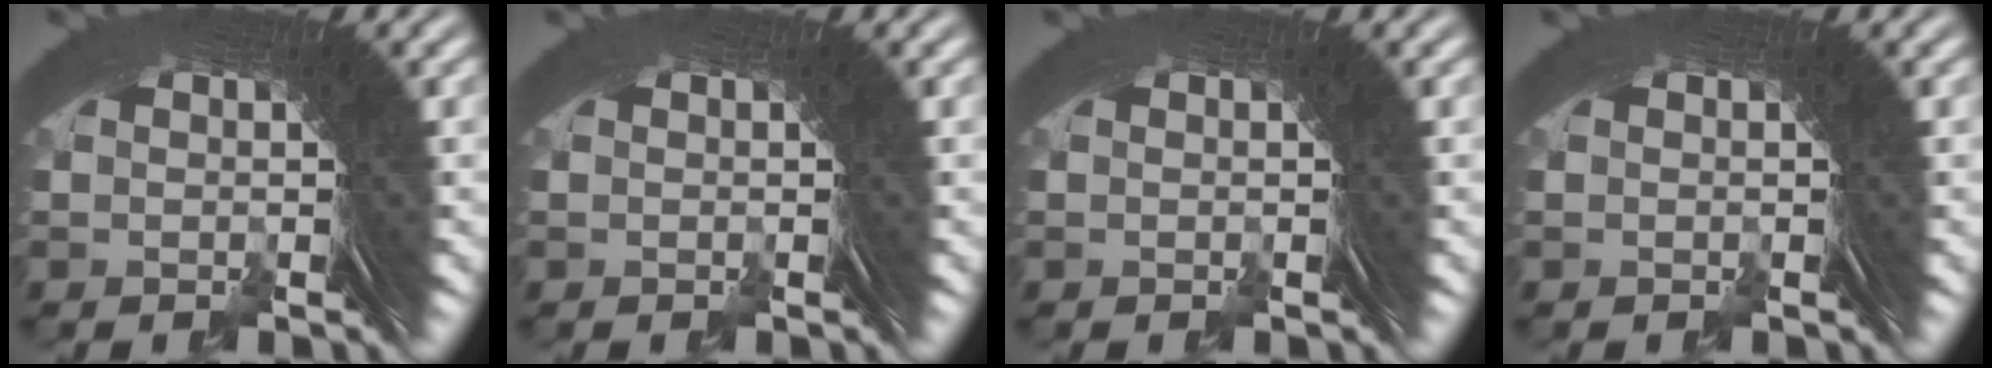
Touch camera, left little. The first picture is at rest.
{"total": 0.0}
{"total": 0.0}
{"total": 0.0}